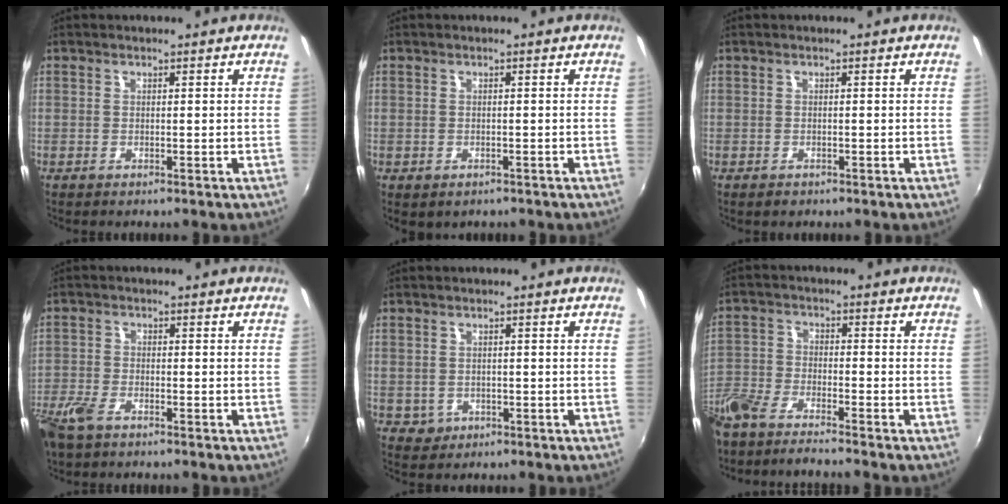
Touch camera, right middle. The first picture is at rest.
{"total": 8.0, "force": [-6.9, 2.8, 2.8], "torque": [-0.074, -0.021, -0.106]}
{"total": 1.0, "force": [-0.7, 0.7, 0.3], "torque": [-0.007, -0.004, -0.011]}
{"total": 6.3, "force": [-4.4, 2.6, 3.7], "torque": [-0.101, -0.013, -0.091]}
{"total": 2.4, "force": [-0.5, 2.2, 0.7], "torque": [-0.015, -0.003, -0.003]}
{"total": 9.1, "force": [-8.0, 1.2, 4.2], "torque": [-0.109, -0.019, -0.159]}